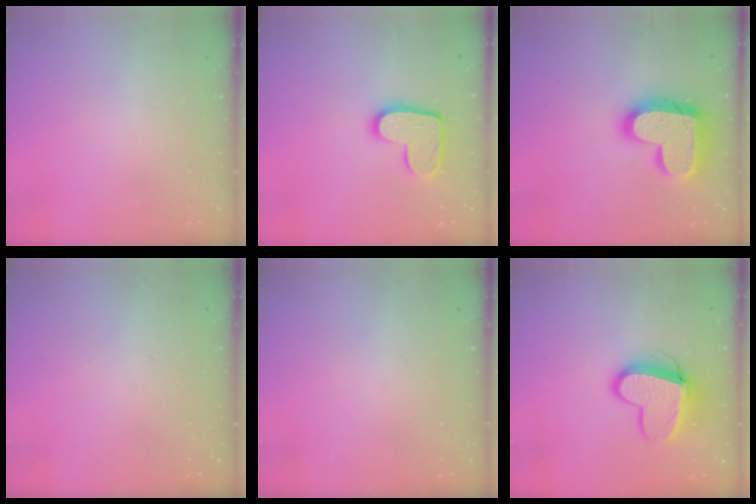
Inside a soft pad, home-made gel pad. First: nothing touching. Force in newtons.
{"total": 12.8, "press": 12.8, "slide": 0.8}
{"total": 22.2, "press": 22.1, "slide": 1.5}
{"total": 0.0}
{"total": 0.0}
{"total": 11.7, "press": 11.6, "slide": 1.3}